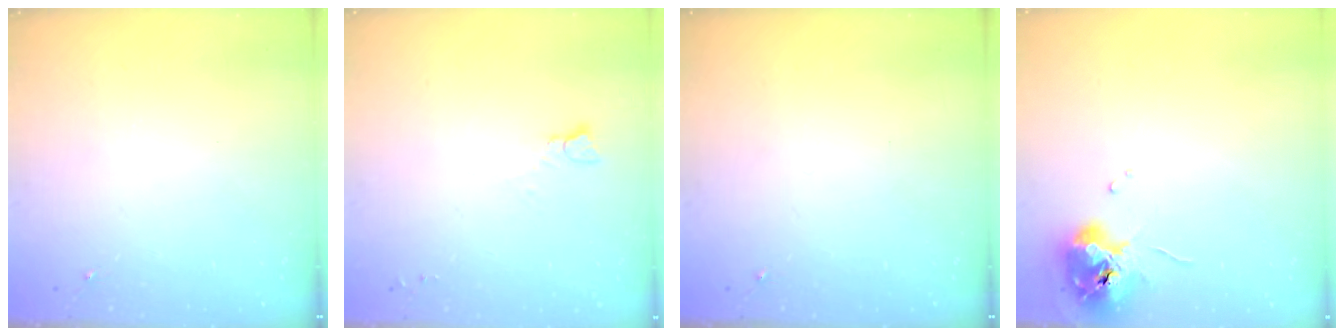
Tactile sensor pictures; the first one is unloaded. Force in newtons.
{"total": 2.5, "press": 2.5, "slide": 0.2}
{"total": 0.0}
{"total": 11.0, "press": 11.0, "slide": 1.1}